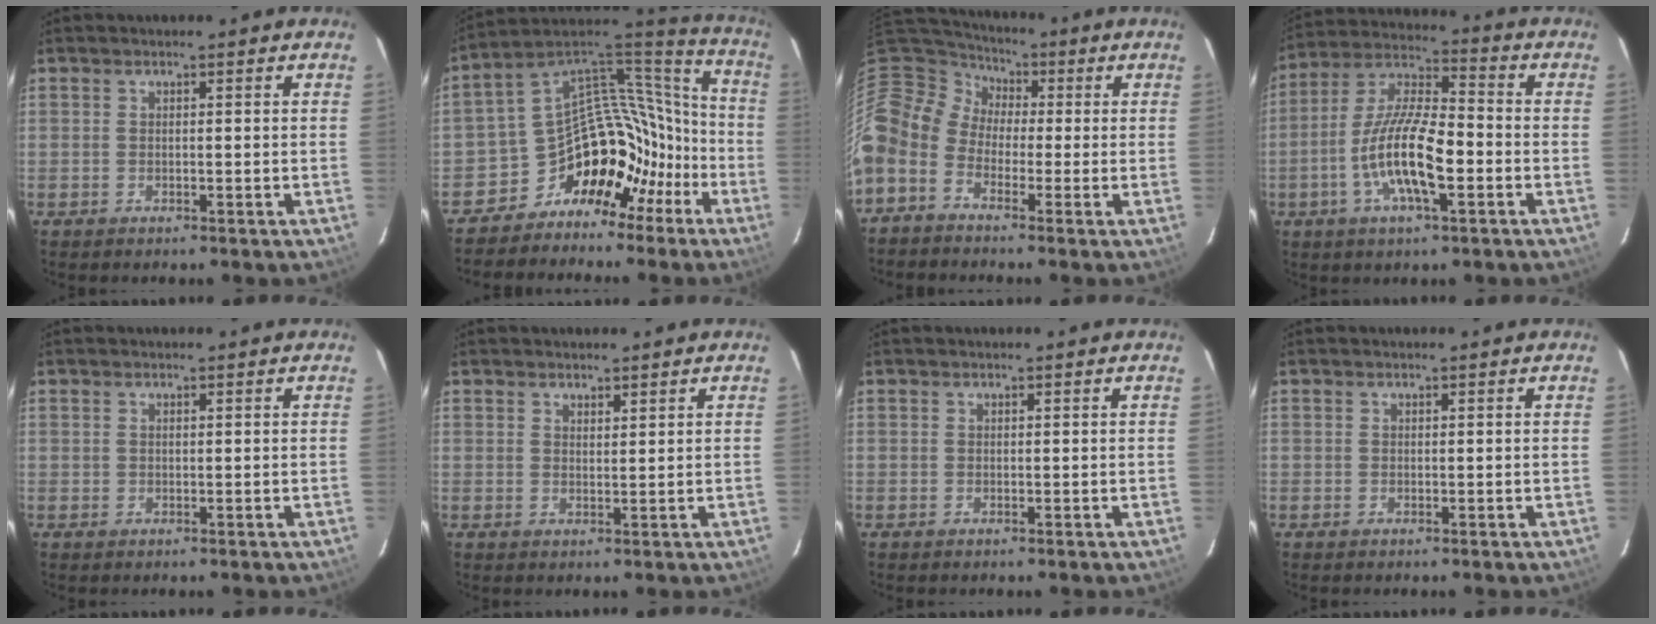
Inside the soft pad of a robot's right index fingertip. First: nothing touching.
{"total": 18.4, "force": [-11.8, 12.8, 5.8], "torque": [-0.110, 0.090, -0.184]}
{"total": 11.7, "force": [-1.9, 9.5, 6.6], "torque": [-0.140, 0.015, -0.060]}
{"total": 14.1, "force": [-4.4, 4.2, 12.8], "torque": [-0.256, -0.003, -0.085]}
{"total": 0.0}
{"total": 1.6, "force": [1.4, 0.4, 0.5], "torque": [-0.009, -0.001, 0.023]}
{"total": 0.0}
{"total": 0.0}